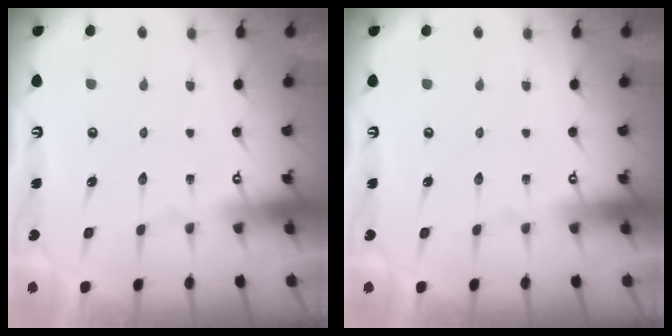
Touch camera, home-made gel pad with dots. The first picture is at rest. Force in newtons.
{"total": 0.0}